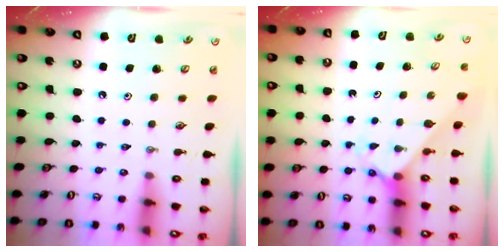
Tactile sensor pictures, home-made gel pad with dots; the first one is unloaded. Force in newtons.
{"total": 2.3, "press": 2.3, "slide": 0.2}